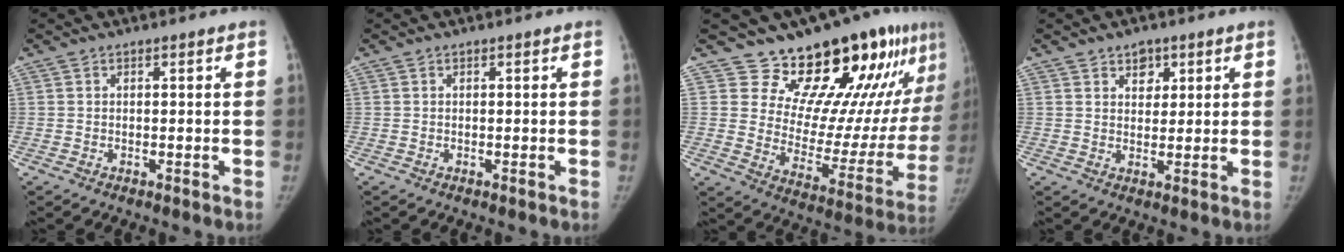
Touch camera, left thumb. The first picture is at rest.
{"total": 0.0}
{"total": 21.0, "force": [15.6, 8.6, 11.2], "torque": [-0.095, -0.113, 0.216]}
{"total": 3.6, "force": [2.0, 2.6, 1.5], "torque": [0.000, -0.012, 0.031]}